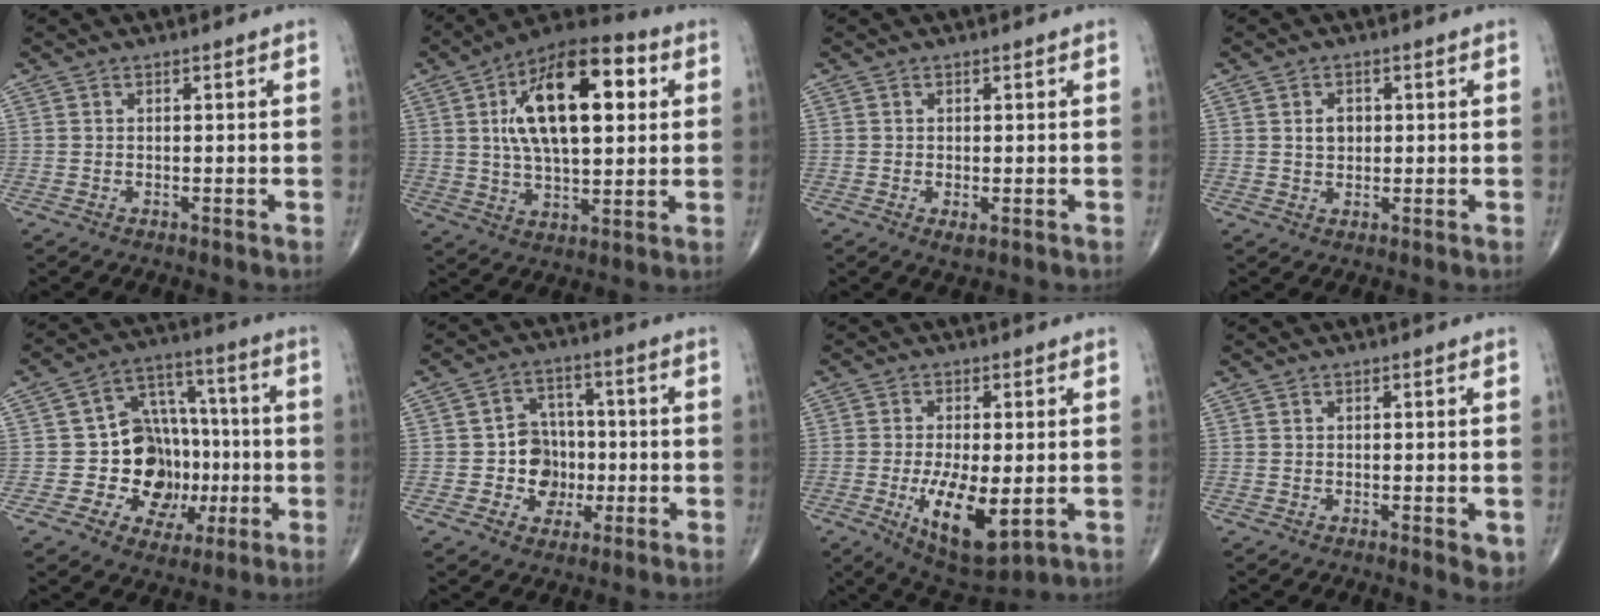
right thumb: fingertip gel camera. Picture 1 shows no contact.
{"total": 21.2, "force": [5.2, 9.8, 18.0], "torque": [-0.275, 0.011, 0.078]}
{"total": 1.7, "force": [-0.5, 0.8, 1.4], "torque": [-0.026, -0.004, -0.007]}
{"total": 2.9, "force": [0.5, 2.3, 1.8], "torque": [-0.020, 0.001, 0.008]}
{"total": 15.8, "force": [-2.3, 12.6, 9.2], "torque": [-0.076, 0.037, -0.029]}
{"total": 8.4, "force": [-1.3, 7.4, 3.6], "torque": [-0.007, 0.020, -0.026]}
{"total": 12.0, "force": [-2.8, 4.8, 10.6], "torque": [-0.181, -0.019, -0.033]}
{"total": 2.8, "force": [-0.6, 1.0, 2.5], "torque": [-0.025, -0.007, -0.007]}